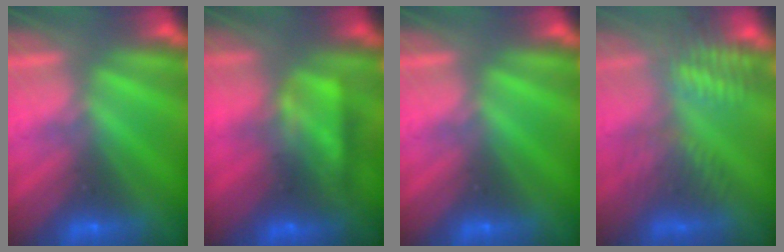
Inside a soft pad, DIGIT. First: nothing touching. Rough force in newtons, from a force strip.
{"total": 7.2}
{"total": 0.0}
{"total": 4.8}